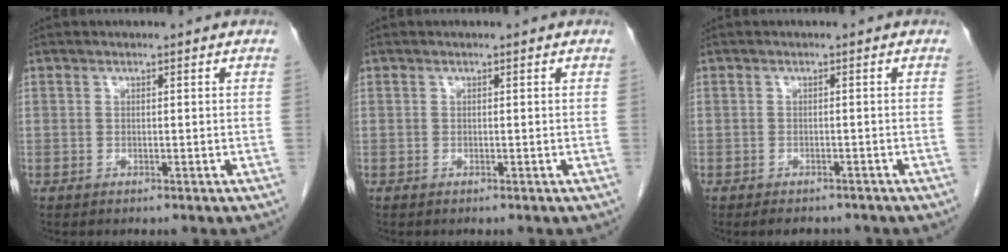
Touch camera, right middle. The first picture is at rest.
{"total": 0.0}
{"total": 3.9, "force": [-3.3, 1.6, 1.3], "torque": [-0.014, -0.003, -0.040]}